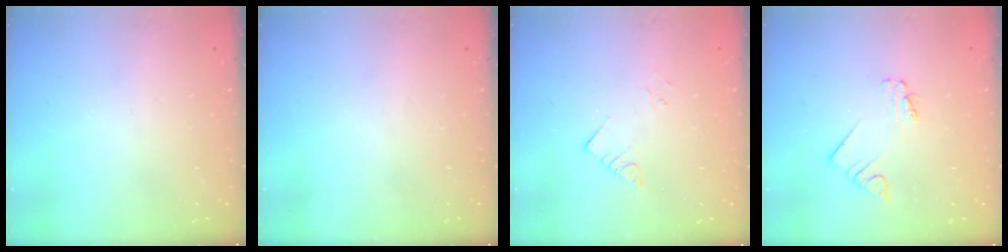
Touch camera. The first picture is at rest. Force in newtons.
{"total": 0.0}
{"total": 3.3, "press": 3.3, "slide": 0.2}
{"total": 2.0, "press": 2.0, "slide": 0.3}